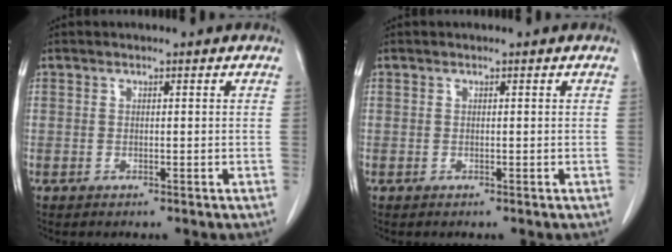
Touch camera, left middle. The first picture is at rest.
{"total": 0.0}